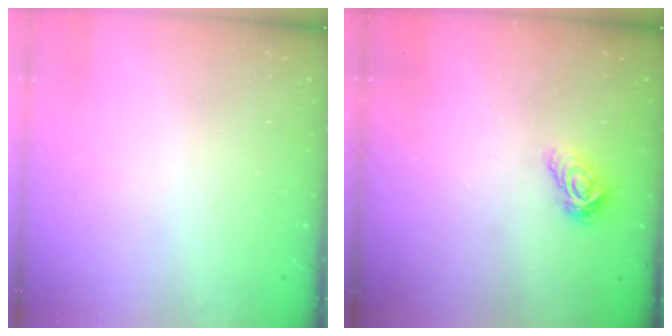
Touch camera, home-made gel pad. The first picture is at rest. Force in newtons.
{"total": 6.1, "press": 6.1, "slide": 0.7}